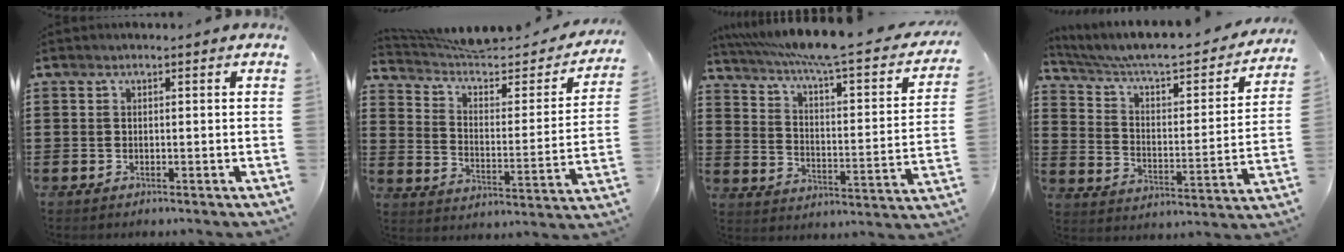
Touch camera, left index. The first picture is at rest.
{"total": 5.9, "force": [5.0, 1.5, 2.6], "torque": [-0.079, -0.036, 0.081]}
{"total": 7.0, "force": [5.4, -0.4, 4.5], "torque": [-0.109, -0.047, 0.086]}
{"total": 5.7, "force": [4.8, 1.2, 2.8], "torque": [-0.080, -0.043, 0.075]}